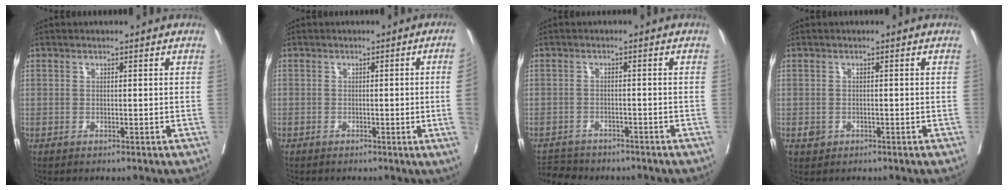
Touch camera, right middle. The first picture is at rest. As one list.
[{"total": 4.1, "force": [-0.7, -1.4, 3.8], "torque": [-0.040, -0.008, -0.009]}, {"total": 5.9, "force": [-5.5, 2.1, 0.8], "torque": [-0.013, -0.005, -0.083]}, {"total": 1.4, "force": [-0.5, 1.2, 0.4], "torque": [-0.006, 0.004, -0.004]}]